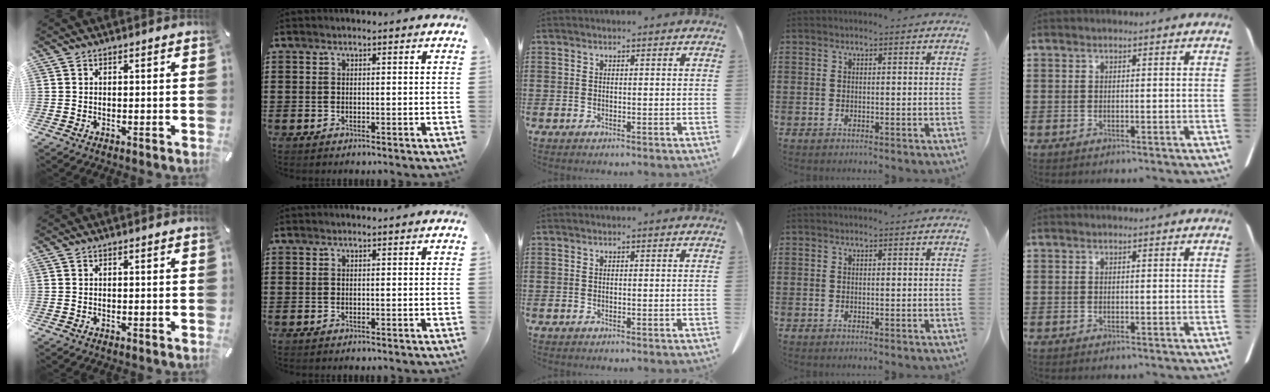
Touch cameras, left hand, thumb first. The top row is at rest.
{}